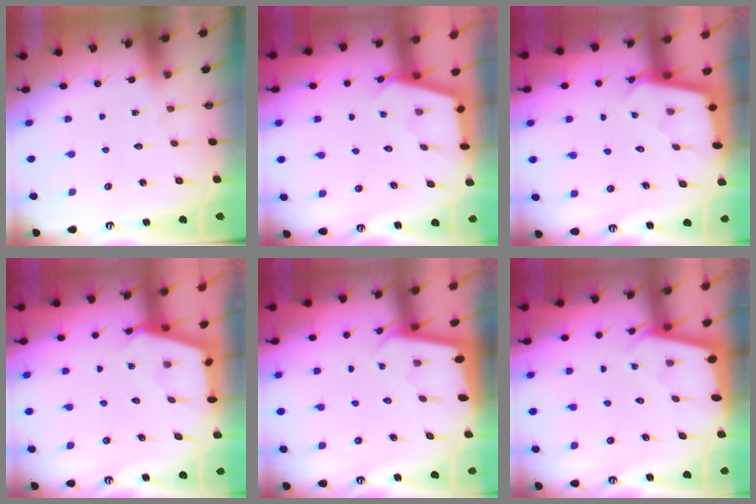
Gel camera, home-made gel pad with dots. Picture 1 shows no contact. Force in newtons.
{"total": 2.4, "press": 2.4, "slide": 0.2}
{"total": 2.4, "press": 2.4, "slide": 0.1}
{"total": 3.0, "press": 3.0, "slide": 0.4}
{"total": 1.9, "press": 1.9, "slide": 0.1}
{"total": 2.2, "press": 2.2, "slide": 0.1}